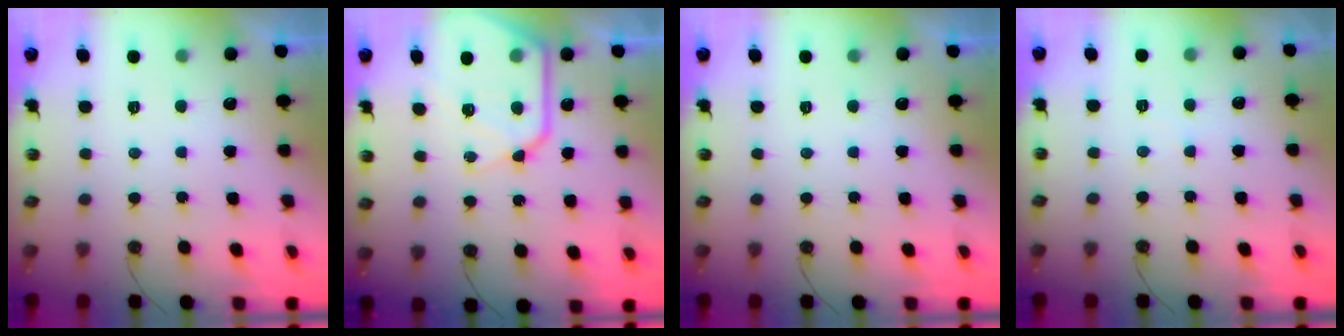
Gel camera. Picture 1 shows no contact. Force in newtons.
{"total": 15.9, "press": 15.8, "slide": 1.6}
{"total": 0.0}
{"total": 2.9, "press": 2.9, "slide": 0.5}